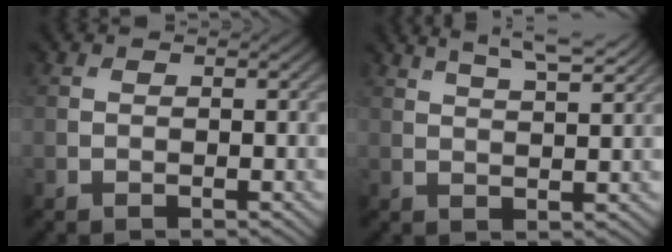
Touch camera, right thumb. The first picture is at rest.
{"total": 6.3, "force": [5.0, 1.2, 3.7], "torque": [-0.057, 0.010, 0.073]}